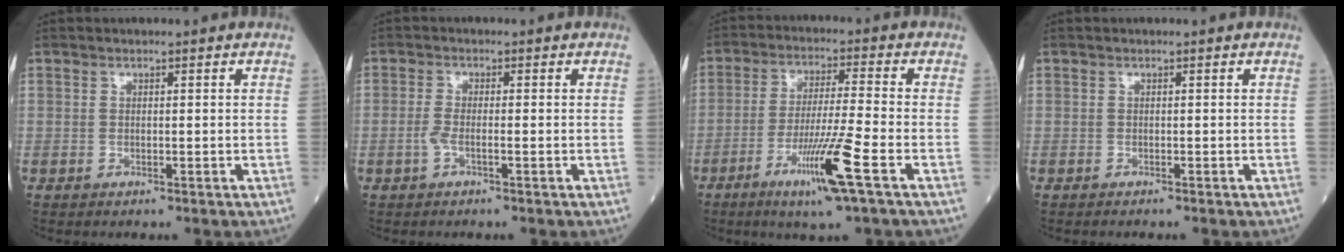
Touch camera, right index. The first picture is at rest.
{"total": 2.2, "force": [-0.8, 0.4, 2.0], "torque": [-0.043, 0.001, -0.020]}
{"total": 10.6, "force": [-5.1, -1.0, 9.2], "torque": [-0.175, -0.020, -0.095]}
{"total": 0.8, "force": [-0.8, 0.1, 0.3], "torque": [-0.002, -0.001, -0.012]}